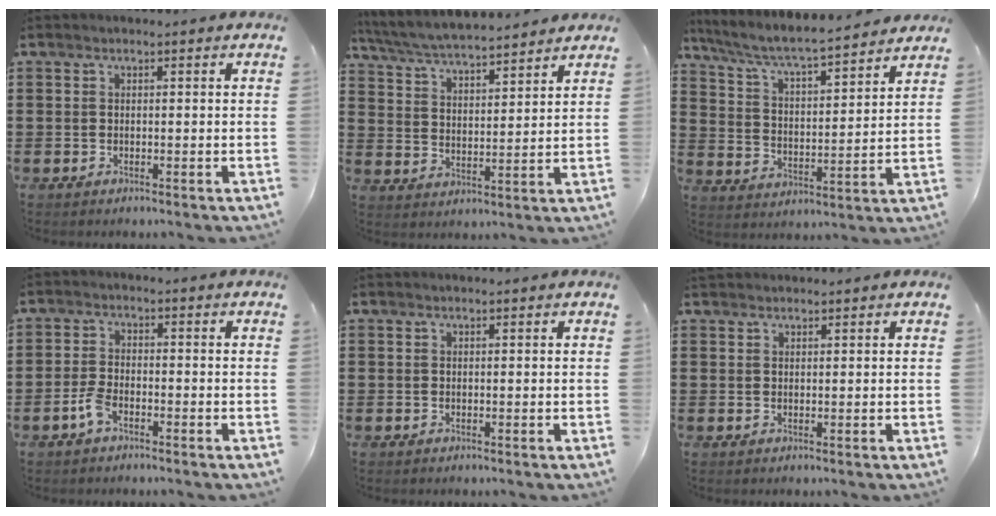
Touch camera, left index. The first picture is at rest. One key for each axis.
{"total": 5.6, "fx": 5.4, "fy": 0.2, "fz": 1.6, "tx": -0.055, "ty": -0.030, "tz": 0.091}
{"total": 5.8, "fx": 5.2, "fy": 0.3, "fz": 2.6, "tx": -0.074, "ty": -0.036, "tz": 0.080}
{"total": 3.3, "fx": -1.8, "fy": 1.2, "fz": 2.5, "tx": -0.065, "ty": -0.003, "tz": -0.039}
{"total": 0.0}
{"total": 1.1, "fx": 1.1, "fy": 0.2, "fz": 0.1, "tx": -0.004, "ty": 0.001, "tz": 0.021}